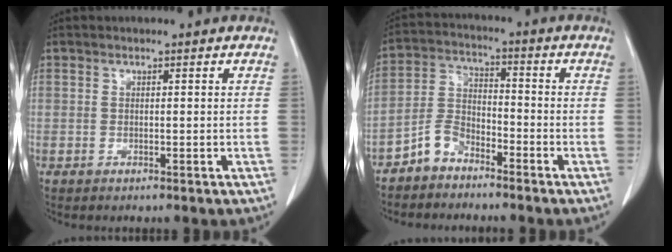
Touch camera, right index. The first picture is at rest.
{"total": 5.4, "force": [-4.2, 2.9, 1.8], "torque": [-0.039, 0.004, -0.087]}